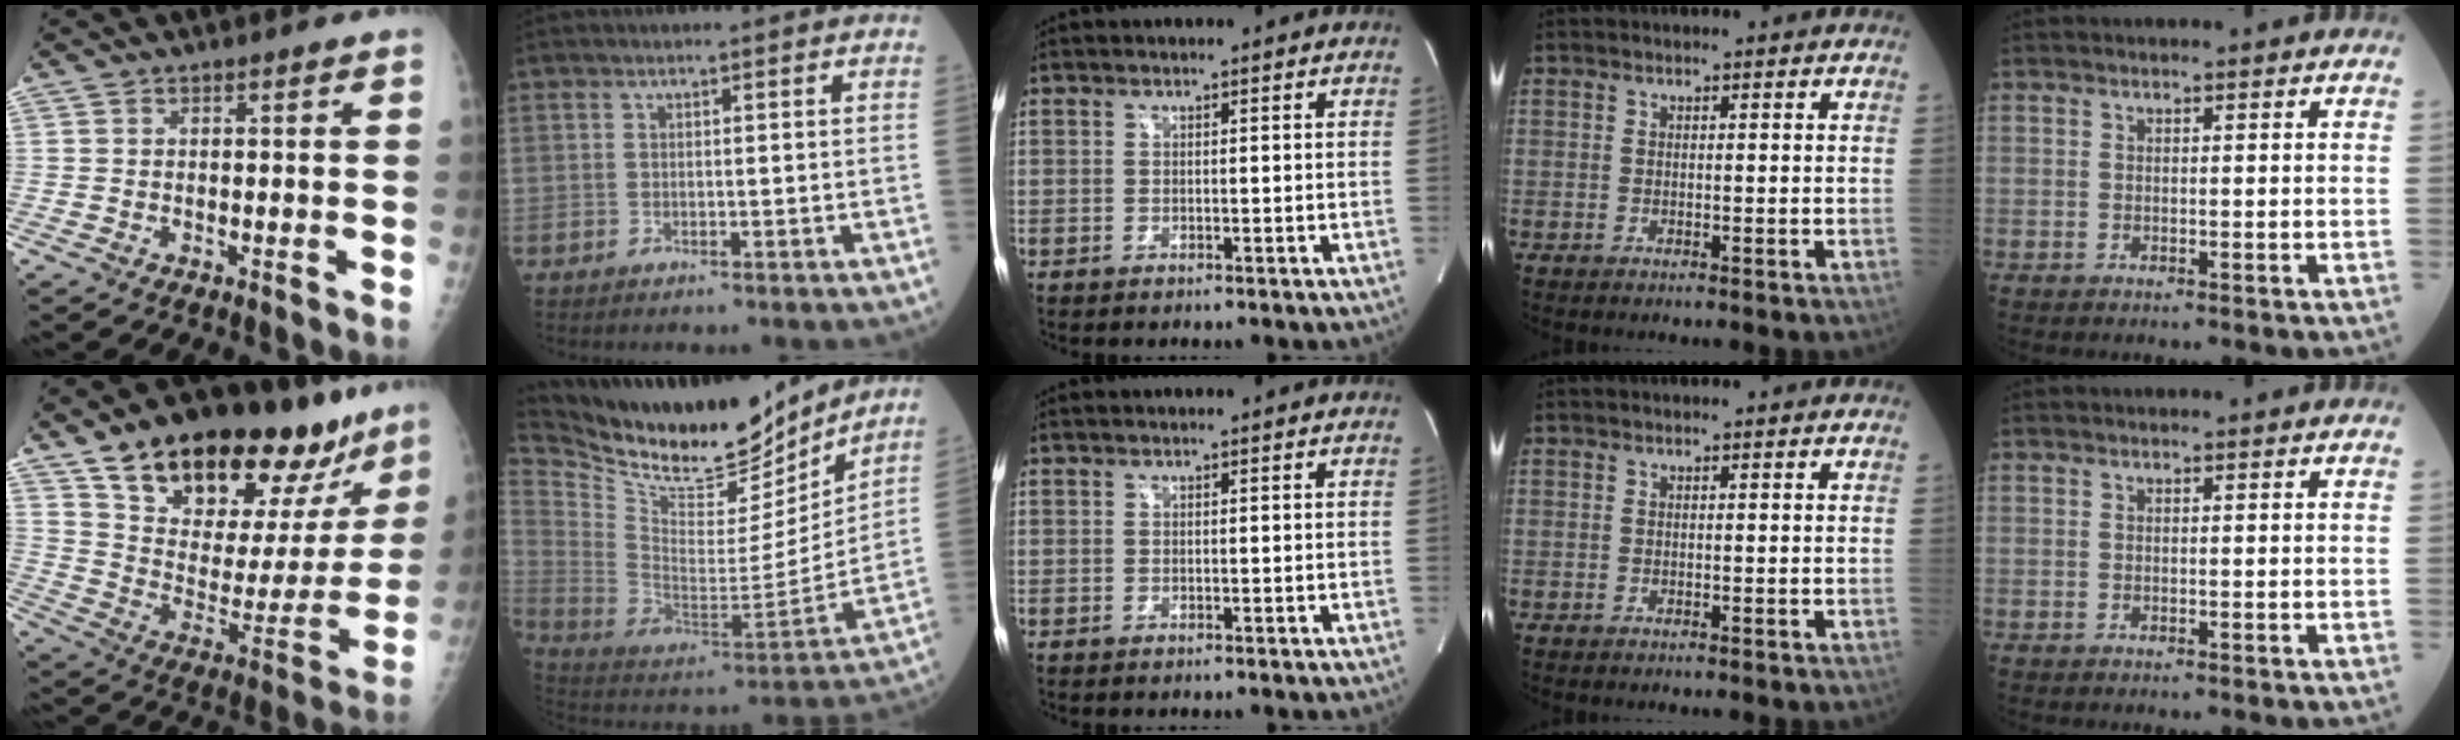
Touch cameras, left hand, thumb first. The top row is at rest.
{"thumb": {"total": 29.0, "force": [20.3, 11.7, 17.2], "torque": [-0.220, -0.067, 0.313]}, "index": {"total": 23.1, "force": [20.2, 6.5, 9.0], "torque": [-0.183, -0.036, 0.333]}}